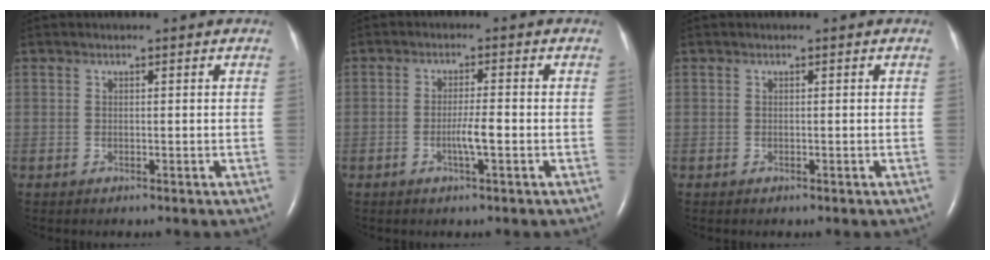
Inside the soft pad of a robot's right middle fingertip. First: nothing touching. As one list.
[{"total": 3.2, "force": [-1.1, 0.1, 3.1], "torque": [-0.060, -0.002, -0.021]}, {"total": 0.0}]